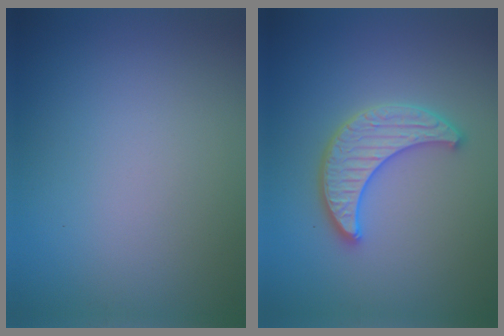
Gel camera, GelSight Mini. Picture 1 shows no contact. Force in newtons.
{"total": 3.7, "press": 3.6, "slide": 0.8}